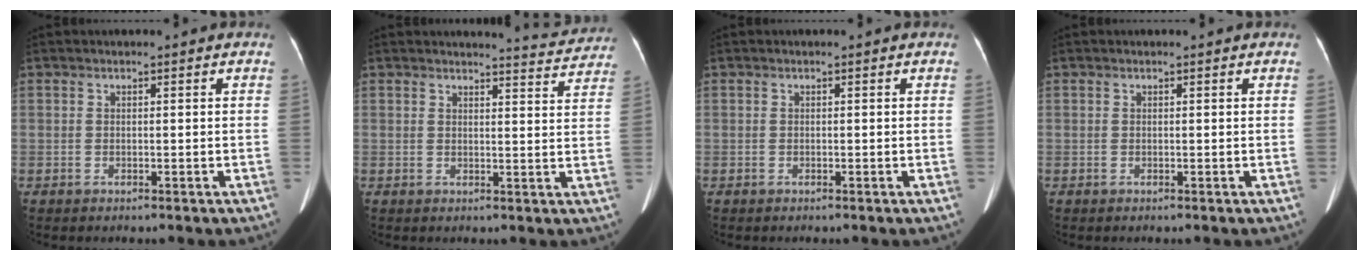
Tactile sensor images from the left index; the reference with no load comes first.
{"total": 5.4, "force": [5.4, -0.1, -0.2], "torque": [-0.005, -0.019, 0.054]}
{"total": 0.0}
{"total": 0.0}